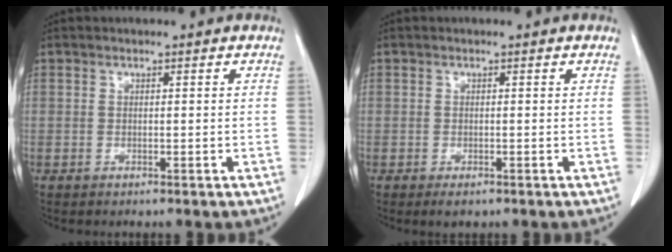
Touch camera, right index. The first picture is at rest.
{"total": 1.5, "force": [-0.9, 0.8, 0.8], "torque": [-0.010, 0.000, -0.007]}